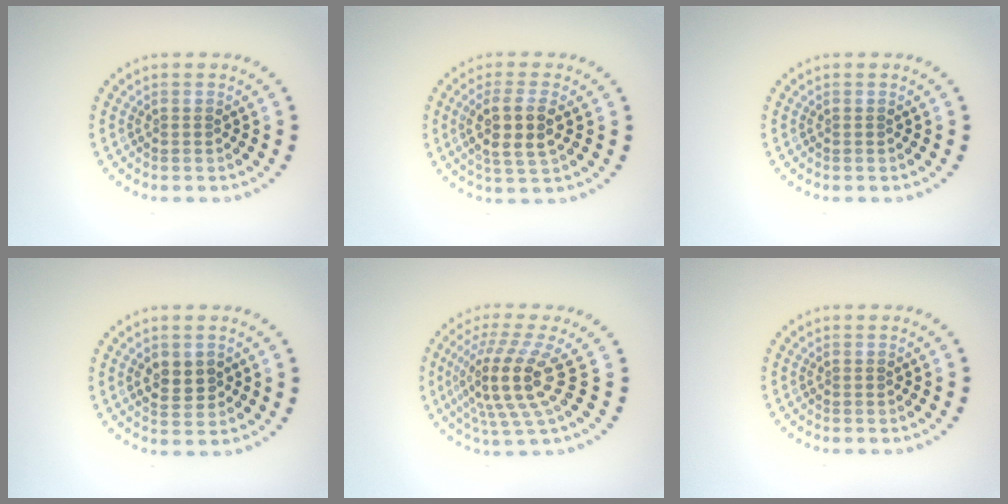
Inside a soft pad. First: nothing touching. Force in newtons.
{"total": 3.7, "press": 3.5, "slide": 1.3}
{"total": 0.0}
{"total": 2.4, "press": 2.4, "slide": 0.2}
{"total": 5.2, "press": 3.8, "slide": 3.6}
{"total": 0.0}